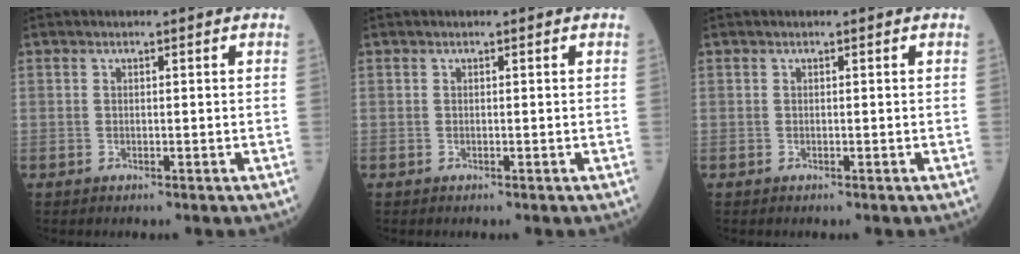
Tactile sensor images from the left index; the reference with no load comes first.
{"total": 0.0}
{"total": 0.0}